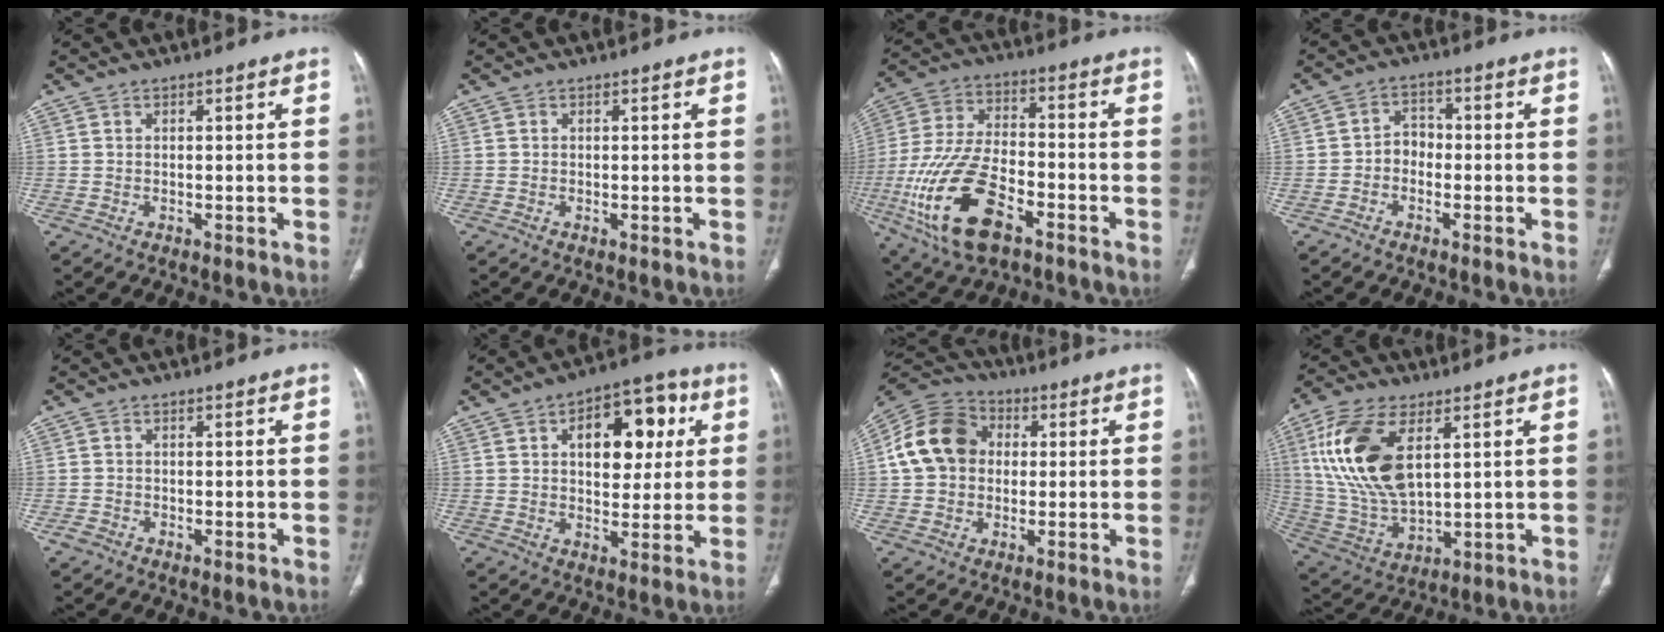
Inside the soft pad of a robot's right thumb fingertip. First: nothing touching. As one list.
[{"total": 0.0}, {"total": 19.9, "force": [-8.5, 9.5, 15.3], "torque": [-0.315, 0.022, -0.152]}, {"total": 3.8, "force": [-1.1, 3.0, 1.9], "torque": [-0.012, 0.021, -0.030]}, {"total": 1.5, "force": [-0.7, 1.1, 0.7], "torque": [-0.013, 0.006, -0.011]}, {"total": 14.8, "force": [4.2, 8.7, 11.2], "torque": [-0.106, 0.007, 0.060]}, {"total": 13.7, "force": [1.5, 11.2, 7.7], "torque": [-0.132, 0.025, 0.016]}, {"total": 18.6, "force": [5.8, 9.6, 14.8], "torque": [-0.302, -0.018, 0.119]}]